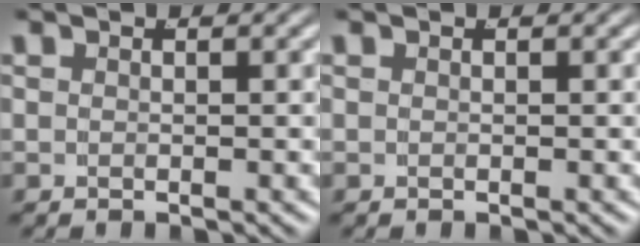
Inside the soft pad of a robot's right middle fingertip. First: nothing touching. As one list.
[{"total": 0.0}]